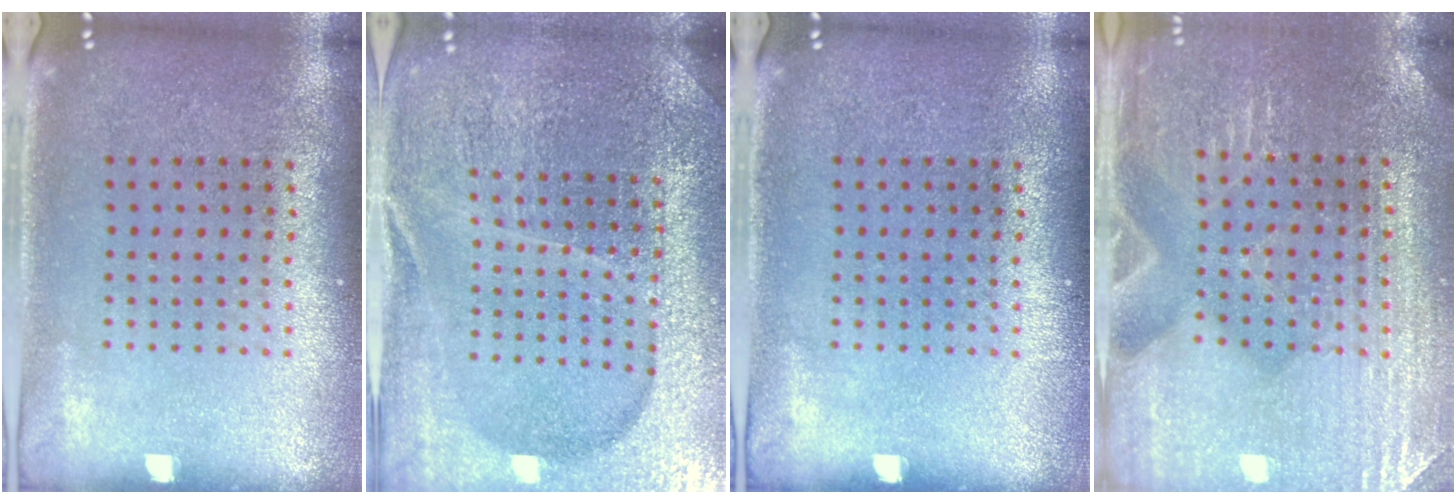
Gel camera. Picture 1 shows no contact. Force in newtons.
{"total": 5.2, "press": 4.7, "slide": 2.1}
{"total": 0.0}
{"total": 3.3, "press": 3.3, "slide": 0.5}